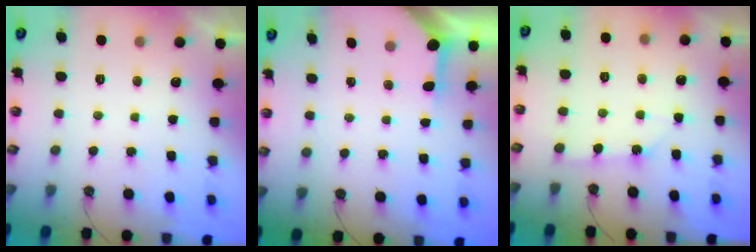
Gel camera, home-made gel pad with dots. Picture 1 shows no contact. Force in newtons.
{"total": 4.0, "press": 3.9, "slide": 0.4}
{"total": 3.0, "press": 3.0, "slide": 0.4}